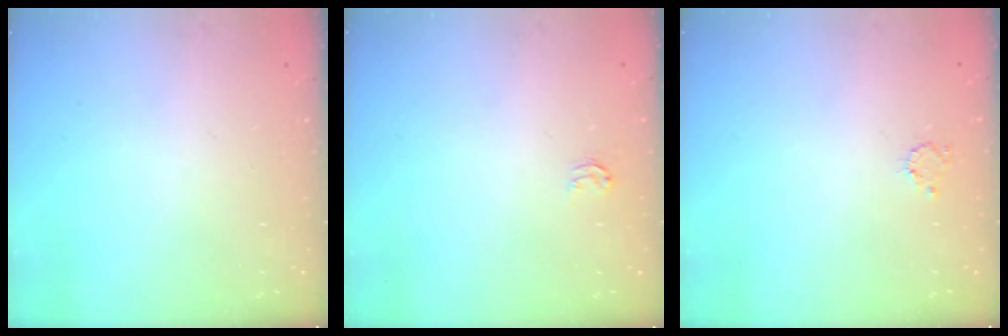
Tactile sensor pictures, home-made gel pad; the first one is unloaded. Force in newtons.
{"total": 2.9, "press": 2.9, "slide": 0.1}
{"total": 2.6, "press": 2.6, "slide": 0.4}